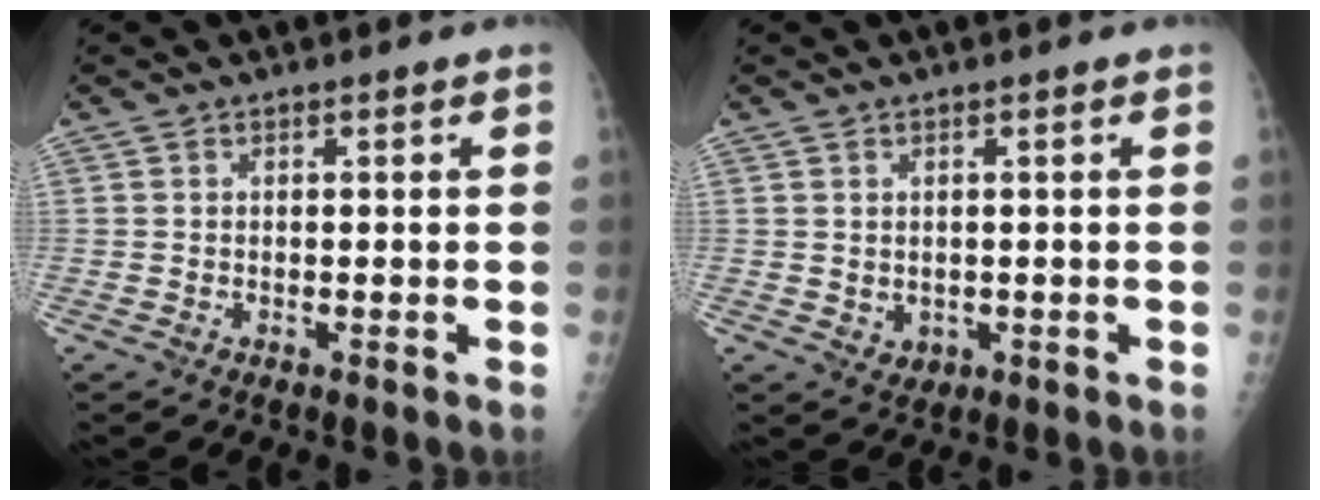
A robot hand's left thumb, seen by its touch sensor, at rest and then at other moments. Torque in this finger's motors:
{"motor_torque": [-0.59, 0.05, 0.31, 0.05, 0.04]}